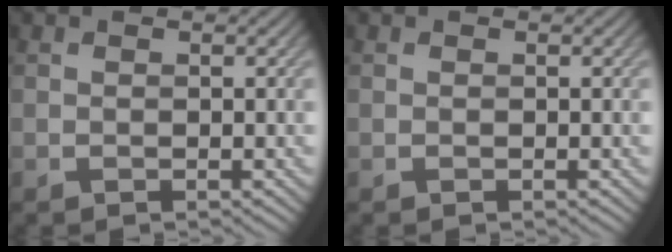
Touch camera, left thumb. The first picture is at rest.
{"total": 0.0}